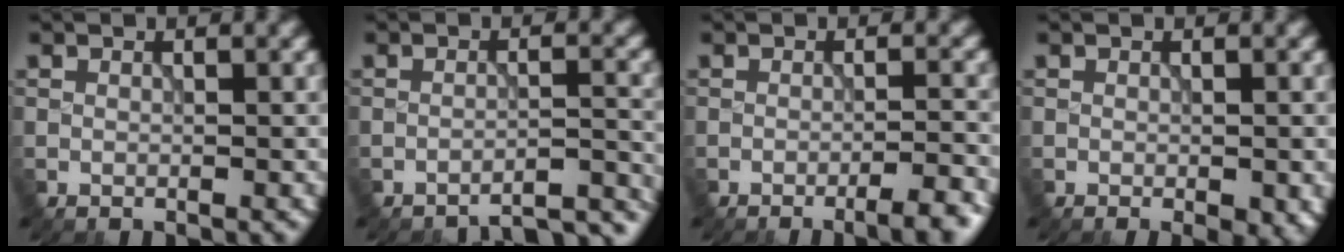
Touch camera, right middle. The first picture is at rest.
{"total": 6.4, "force": [-6.1, 0.9, 1.5], "torque": [-0.009, 0.009, -0.074]}
{"total": 4.9, "force": [-3.3, 1.2, 3.4], "torque": [-0.040, 0.009, -0.042]}
{"total": 2.5, "force": [-1.1, 0.8, 2.0], "torque": [-0.026, -0.007, -0.010]}